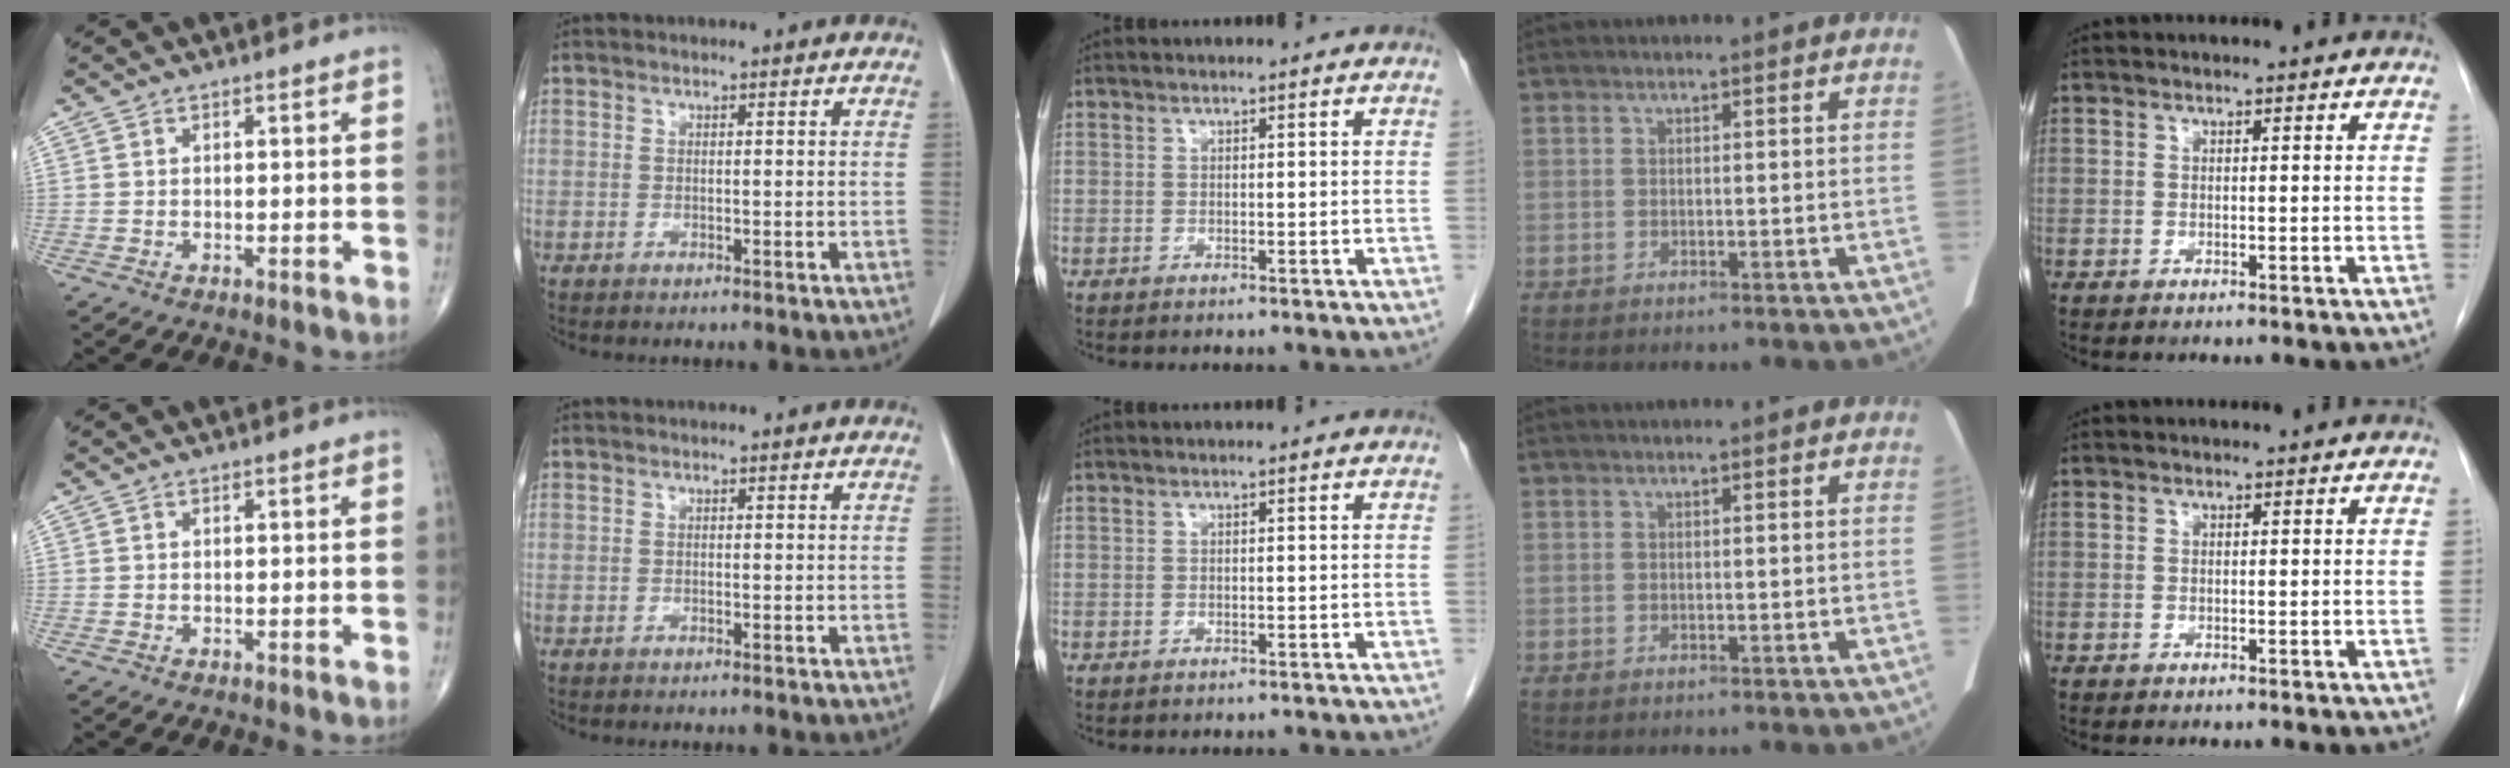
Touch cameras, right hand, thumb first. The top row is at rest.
{"middle": {"total": 1.9, "force": [-1.8, 0.3, 0.4], "torque": [-0.010, -0.003, -0.022]}}